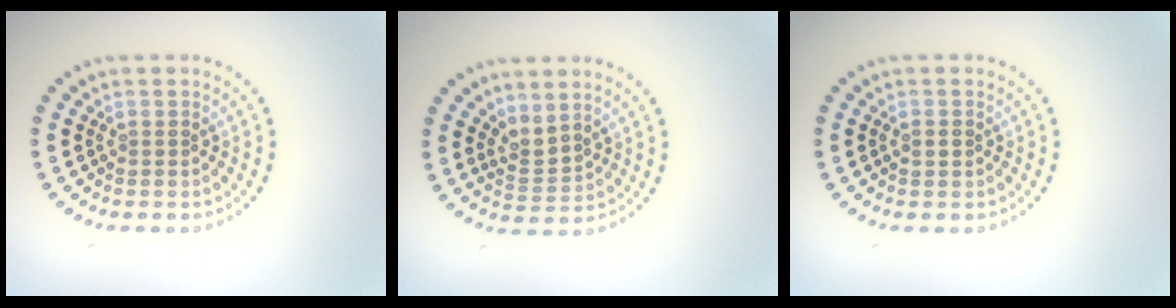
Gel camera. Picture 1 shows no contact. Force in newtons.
{"total": 2.3, "press": 1.5, "slide": 1.7}
{"total": 1.1, "press": 1.0, "slide": 0.1}